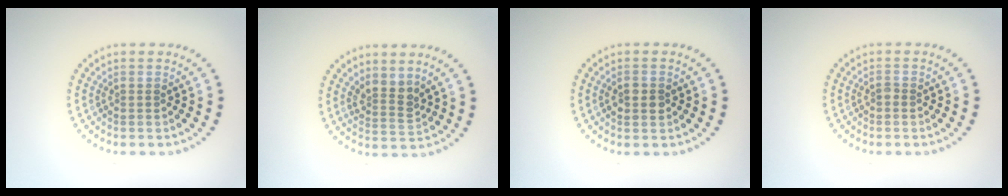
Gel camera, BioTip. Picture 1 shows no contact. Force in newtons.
{"total": 2.4, "press": 1.8, "slide": 1.5}
{"total": 2.2, "press": 2.2, "slide": 0.0}
{"total": 0.6, "press": 0.5, "slide": 0.3}